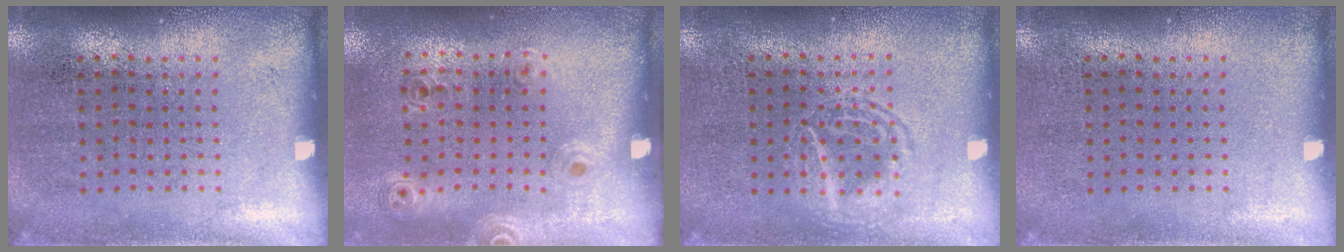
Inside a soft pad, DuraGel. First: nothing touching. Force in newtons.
{"total": 1.1, "press": 0.9, "slide": 0.7}
{"total": 2.1, "press": 2.1, "slide": 0.3}
{"total": 0.0}